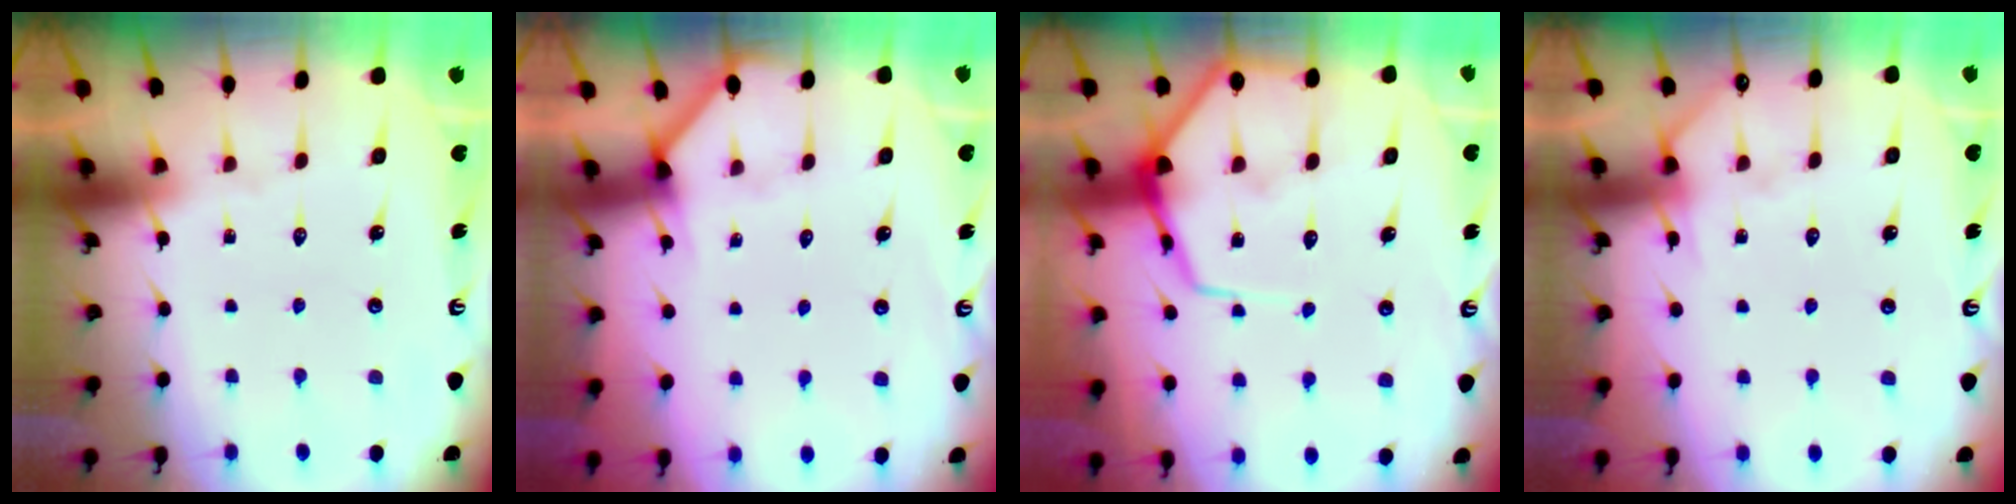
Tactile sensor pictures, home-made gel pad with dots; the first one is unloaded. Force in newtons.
{"total": 2.6, "press": 2.6, "slide": 0.1}
{"total": 11.0, "press": 10.9, "slide": 1.0}
{"total": 4.4, "press": 4.3, "slide": 0.6}